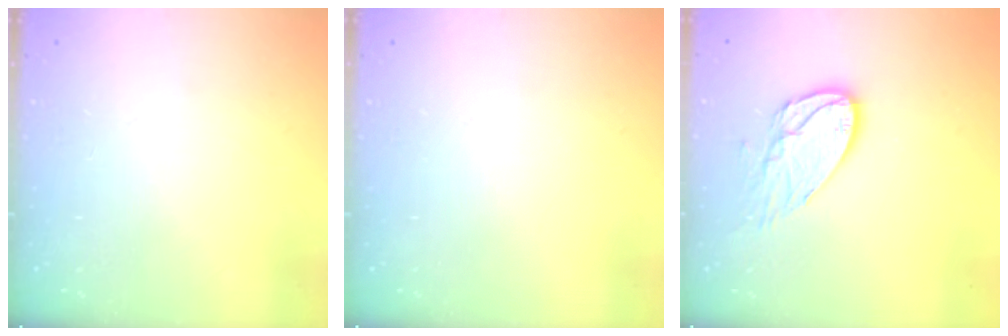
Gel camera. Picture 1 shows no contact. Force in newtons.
{"total": 0.0}
{"total": 11.0, "press": 10.9, "slide": 0.9}